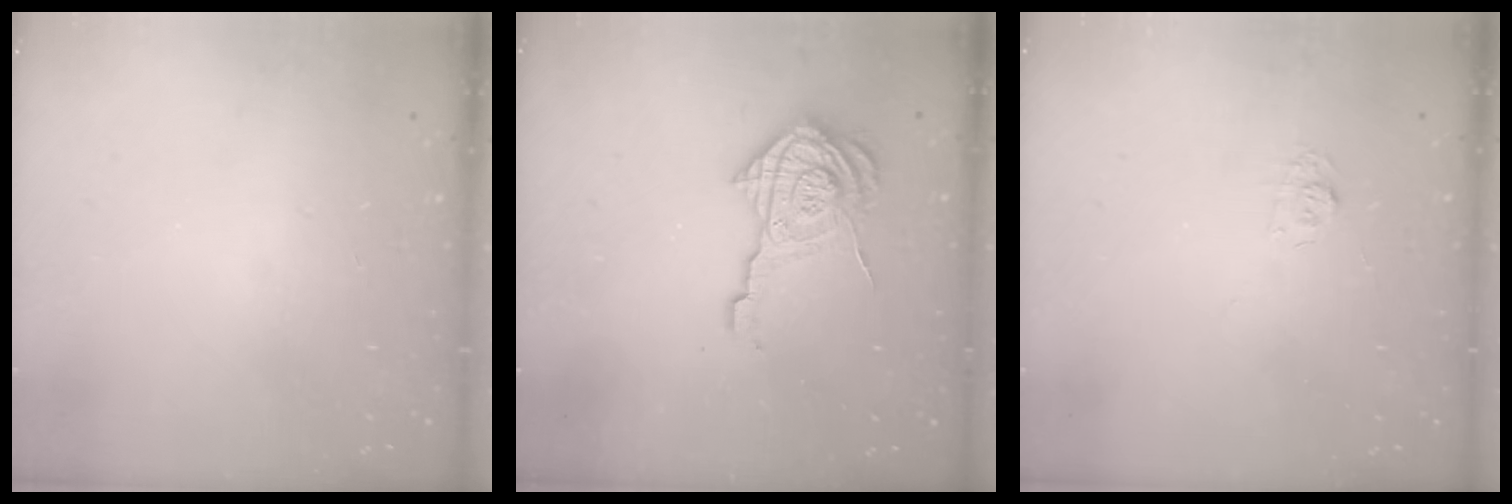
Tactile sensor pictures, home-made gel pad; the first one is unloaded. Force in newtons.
{"total": 13.9, "press": 13.8, "slide": 1.7}
{"total": 4.3, "press": 4.2, "slide": 0.6}